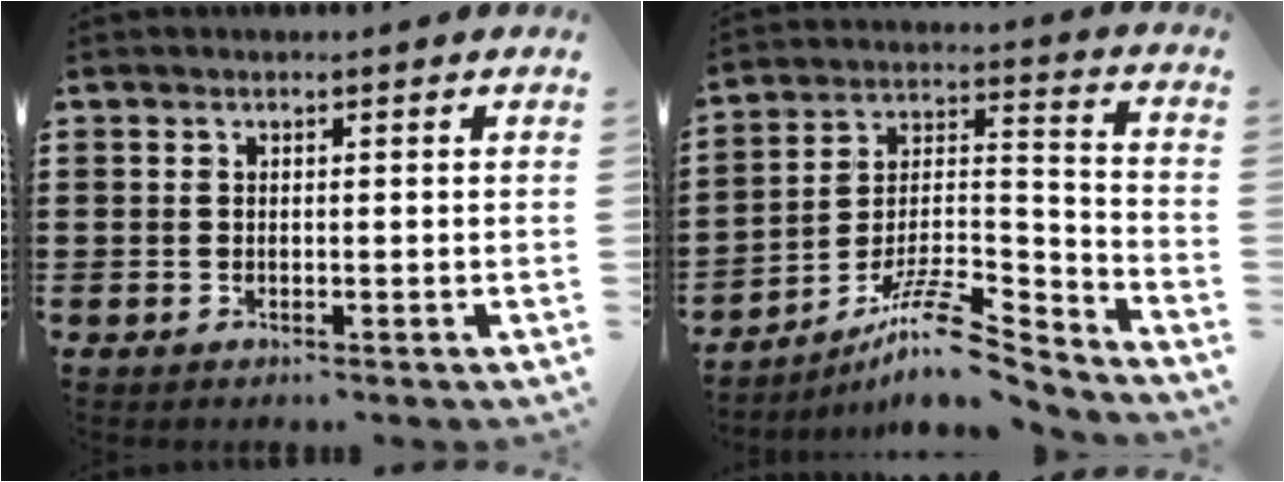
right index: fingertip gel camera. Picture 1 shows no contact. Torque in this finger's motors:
{"motor_torque": [-0.16, -0.17, -0.35, -0.08]}